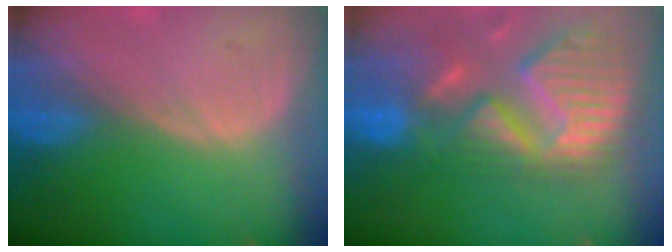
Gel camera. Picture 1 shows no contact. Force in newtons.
{"total": 13.9, "press": 11.5, "slide": 7.7}